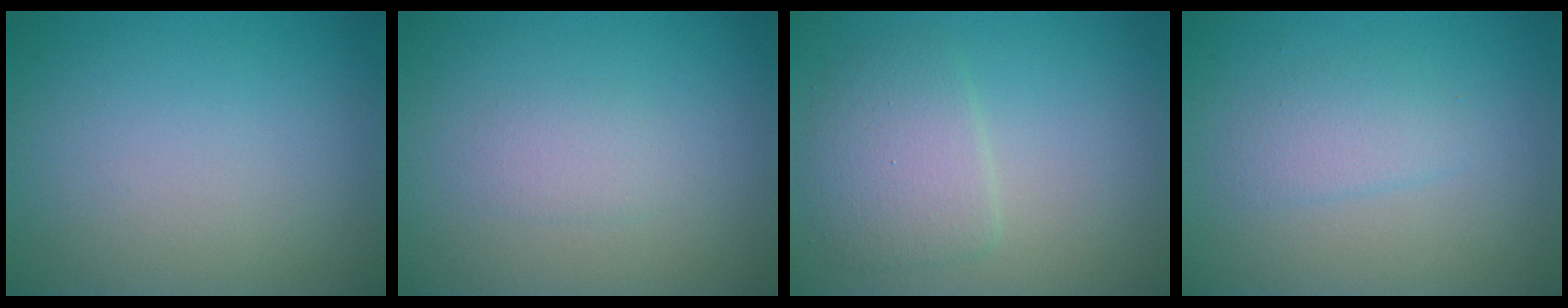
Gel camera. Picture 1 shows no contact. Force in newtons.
{"total": 1.2, "press": 1.2, "slide": 0.3}
{"total": 3.5, "press": 3.5, "slide": 0.3}
{"total": 1.8, "press": 1.8, "slide": 0.1}